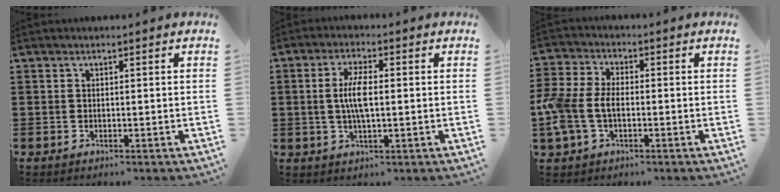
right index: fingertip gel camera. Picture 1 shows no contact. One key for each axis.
{"total": 5.4, "fx": 0.1, "fy": 1.8, "fz": 5.1, "tx": -0.111, "ty": 0.000, "tz": -0.004}
{"total": 6.3, "fx": -1.4, "fy": 4.1, "fz": 4.6, "tx": -0.126, "ty": -0.003, "tz": -0.037}